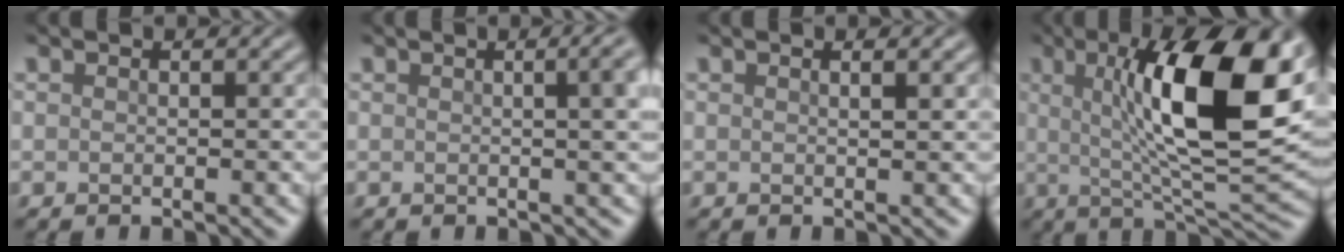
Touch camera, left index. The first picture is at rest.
{"total": 5.8, "force": [1.0, 2.7, 5.1], "torque": [-0.014, 0.029, 0.000]}
{"total": 1.2, "force": [0.6, 0.4, 1.0], "torque": [-0.008, 0.002, 0.004]}
{"total": 13.7, "force": [3.1, 3.5, 12.8], "torque": [-0.187, 0.007, 0.047]}